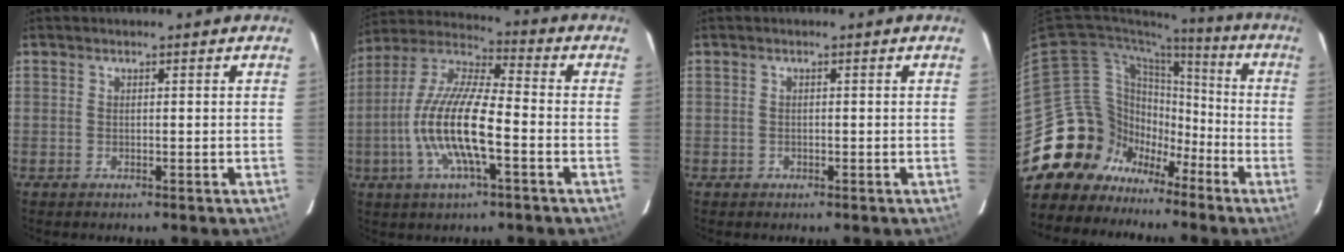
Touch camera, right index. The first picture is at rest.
{"total": 15.7, "force": [-4.3, 3.9, 14.6], "torque": [-0.292, -0.005, -0.090]}
{"total": 0.7, "force": [-0.4, 0.6, 0.0], "torque": [0.003, 0.003, -0.005]}
{"total": 17.5, "force": [-9.7, 14.1, 3.7], "torque": [-0.108, 0.048, -0.160]}